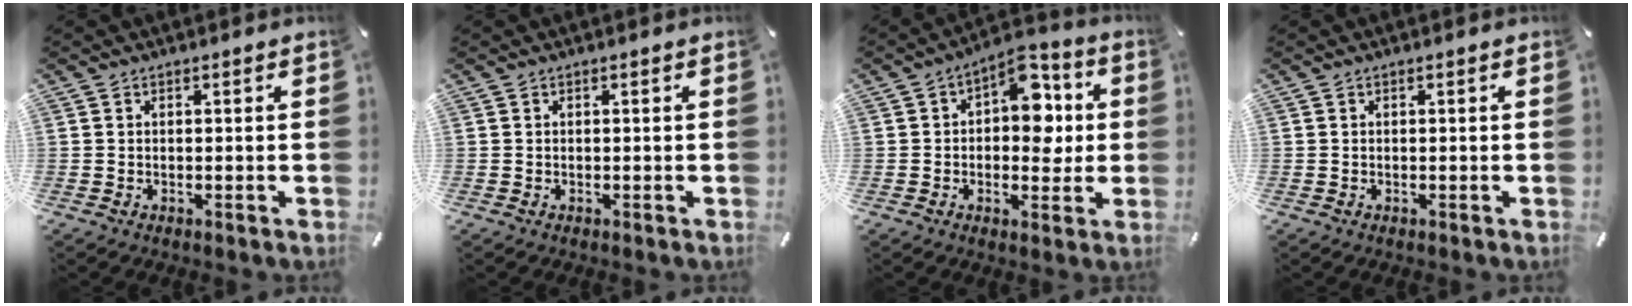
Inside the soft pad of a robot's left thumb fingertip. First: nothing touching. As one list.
[{"total": 0.0}, {"total": 11.4, "force": [2.2, 7.3, 8.5], "torque": [-0.098, -0.015, 0.034]}, {"total": 0.0}]